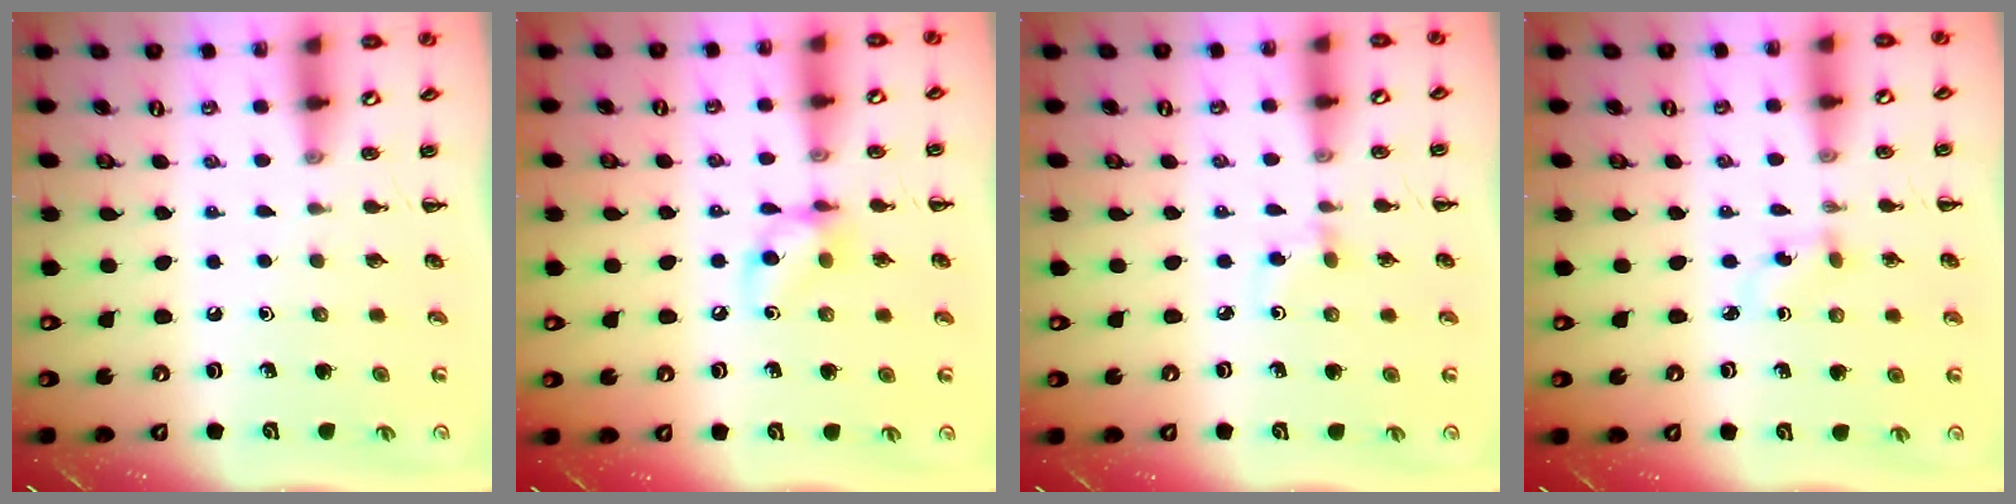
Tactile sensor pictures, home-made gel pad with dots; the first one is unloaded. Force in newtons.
{"total": 7.8, "press": 7.7, "slide": 0.9}
{"total": 2.9, "press": 2.6, "slide": 1.2}
{"total": 2.5, "press": 2.3, "slide": 1.1}